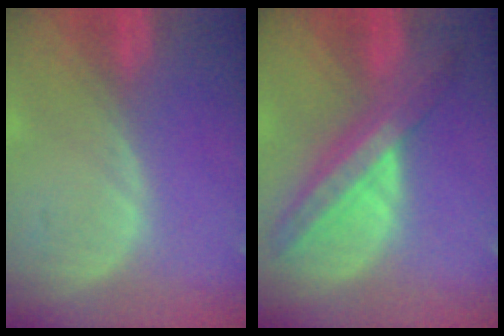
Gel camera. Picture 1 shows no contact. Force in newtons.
{"total": 8.4, "press": 7.4, "slide": 4.0}